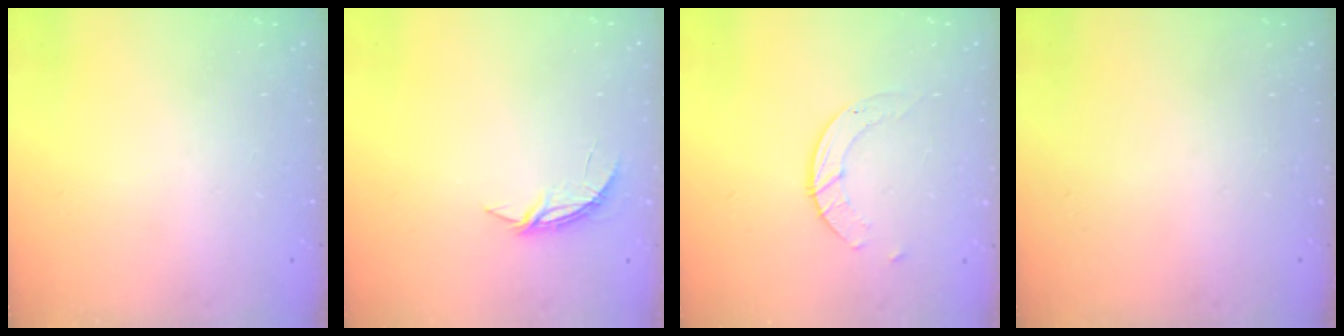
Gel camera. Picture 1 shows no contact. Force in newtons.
{"total": 4.4, "press": 4.3, "slide": 0.4}
{"total": 4.5, "press": 4.5, "slide": 0.3}
{"total": 0.0}